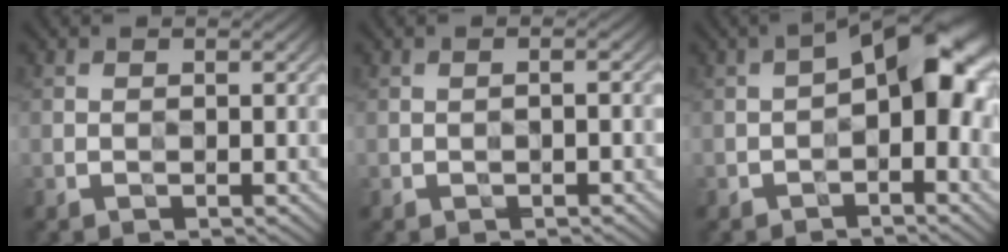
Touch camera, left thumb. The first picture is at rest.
{"total": 0.8, "force": [-0.6, -0.3, 0.4], "torque": [-0.010, 0.005, -0.011]}
{"total": 8.4, "force": [-0.6, 3.8, 7.5], "torque": [-0.102, 0.023, -0.022]}